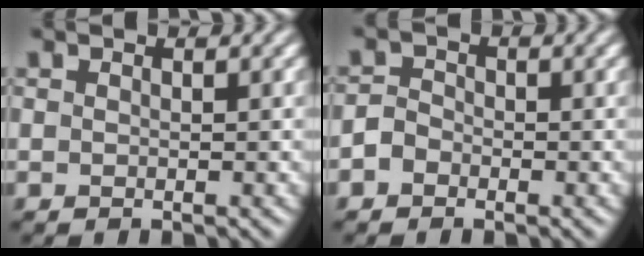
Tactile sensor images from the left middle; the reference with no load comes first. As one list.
[{"total": 1.7, "force": [-1.1, 1.2, 0.4], "torque": [0.002, 0.004, -0.029]}]